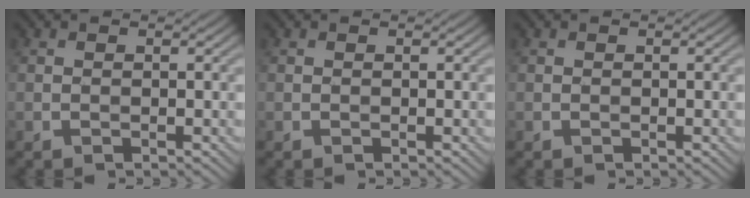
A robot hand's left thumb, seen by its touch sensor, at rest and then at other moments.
{"total": 0.0}
{"total": 0.0}